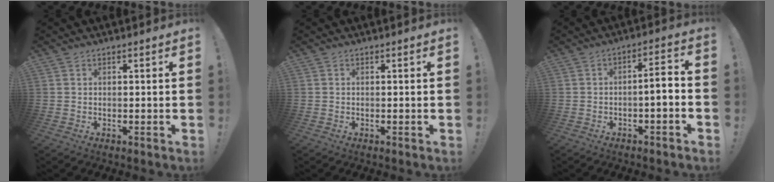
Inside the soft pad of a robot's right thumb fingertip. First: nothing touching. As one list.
[{"total": 0.0}, {"total": 5.3, "force": [-1.7, 0.5, 4.9], "torque": [-0.078, 0.003, -0.032]}]